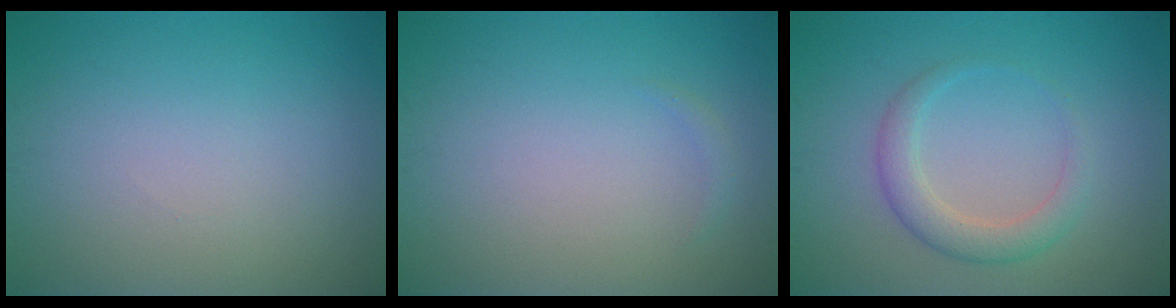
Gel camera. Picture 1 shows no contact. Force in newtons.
{"total": 0.6, "press": 0.6, "slide": 0.0}
{"total": 2.9, "press": 2.9, "slide": 0.1}